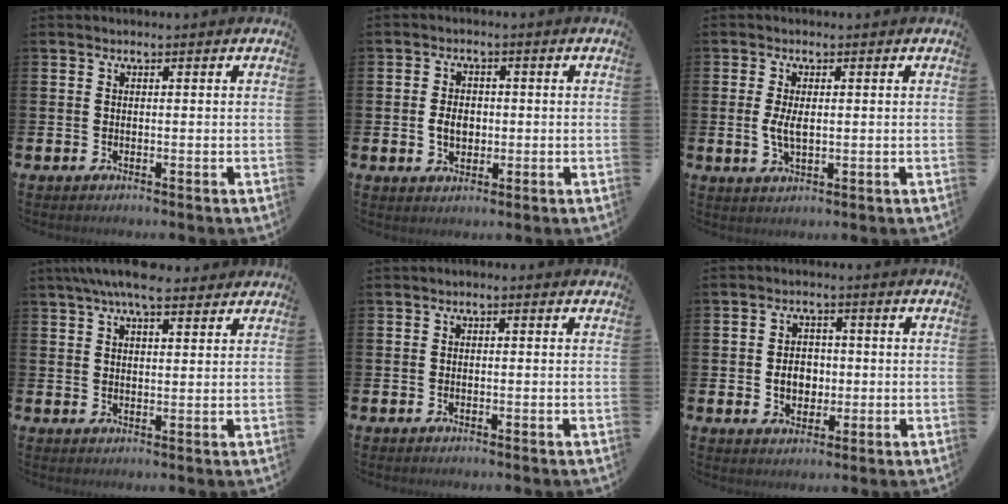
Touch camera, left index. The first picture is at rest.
{"total": 3.4, "force": [-0.3, 2.5, 2.2], "torque": [-0.029, 0.002, -0.012]}
{"total": 3.4, "force": [0.1, 1.6, 3.0], "torque": [-0.049, 0.002, -0.001]}
{"total": 6.0, "force": [5.0, 1.8, 2.8], "torque": [-0.058, -0.014, 0.090]}
{"total": 0.6, "force": [-0.5, 0.1, 0.3], "torque": [-0.003, -0.003, -0.011]}
{"total": 3.8, "force": [-0.4, 3.1, 2.2], "torque": [-0.024, 0.000, -0.017]}